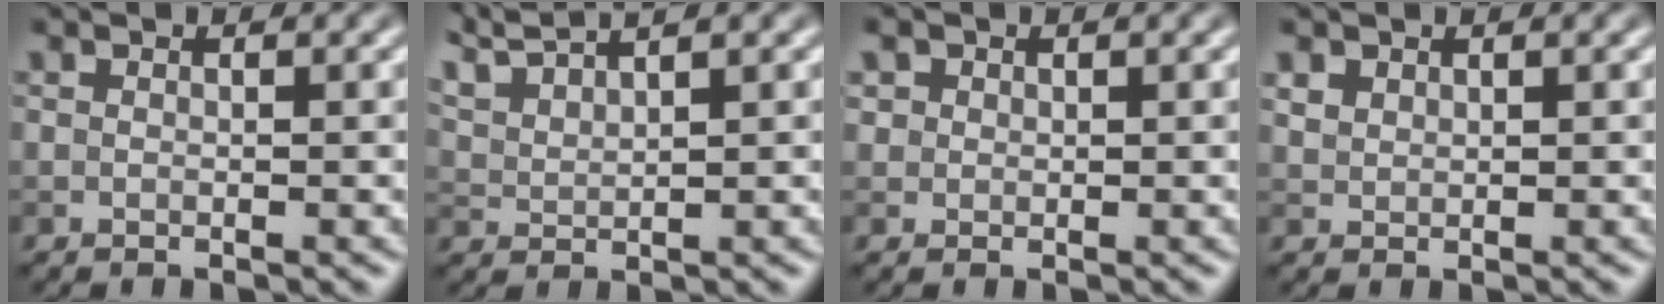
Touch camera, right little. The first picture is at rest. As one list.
[{"total": 3.8, "force": [3.4, 0.5, 1.6], "torque": [-0.041, 0.011, 0.071]}, {"total": 1.2, "force": [0.5, 1.1, 0.2], "torque": [0.001, -0.004, 0.010]}, {"total": 1.2, "force": [0.9, 0.8, 0.3], "torque": [-0.008, 0.001, 0.020]}]